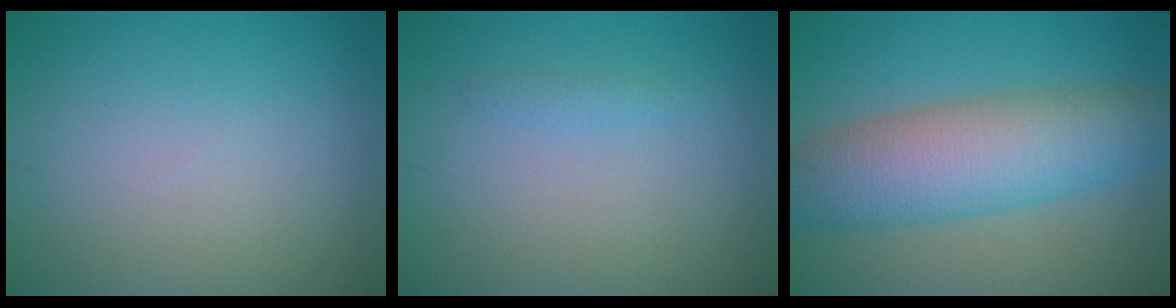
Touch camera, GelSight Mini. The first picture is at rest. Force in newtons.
{"total": 0.8, "press": 0.8, "slide": 0.1}
{"total": 8.7, "press": 8.7, "slide": 0.3}